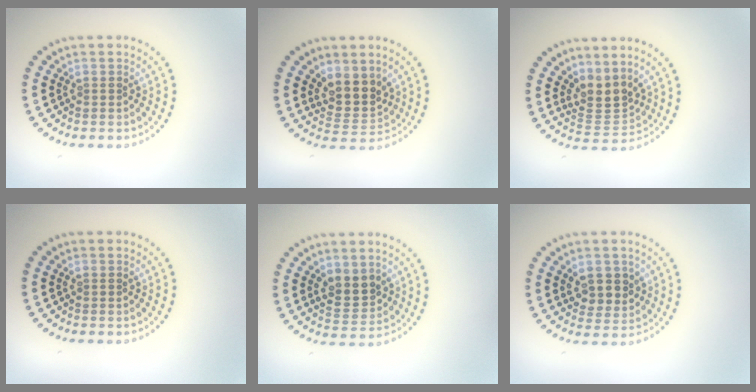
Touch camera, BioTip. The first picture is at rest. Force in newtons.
{"total": 3.3, "press": 2.7, "slide": 1.9}
{"total": 3.2, "press": 2.3, "slide": 2.1}
{"total": 0.0}
{"total": 2.8, "press": 2.6, "slide": 1.1}
{"total": 2.8, "press": 2.7, "slide": 0.9}